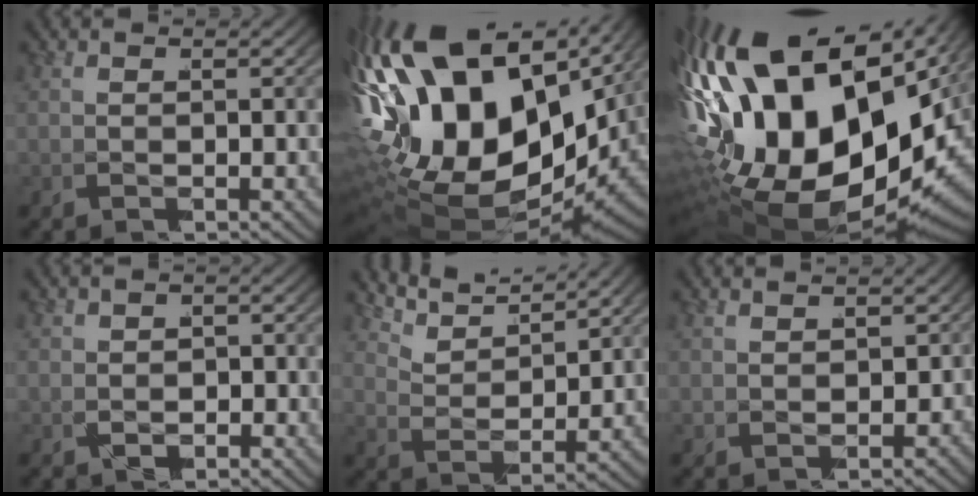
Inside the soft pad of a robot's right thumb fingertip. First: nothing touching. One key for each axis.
{"total": 27.2, "fx": -0.5, "fy": 18.4, "fz": 20.1, "tx": -0.414, "ty": -0.034, "tz": 0.005}
{"total": 31.4, "fx": -3.0, "fy": 20.6, "fz": 23.5, "tx": -0.467, "ty": -0.056, "tz": -0.020}
{"total": 1.5, "fx": -1.0, "fy": 1.0, "fz": -0.3, "tx": -0.014, "ty": -0.005, "tz": -0.014}
{"total": 3.9, "fx": 3.5, "fy": 1.0, "fz": 1.3, "tx": -0.035, "ty": 0.012, "tz": 0.057}
{"total": 1.0, "fx": -0.5, "fy": 0.2, "fz": -0.8, "tx": 0.025, "ty": 0.005, "tz": -0.004}